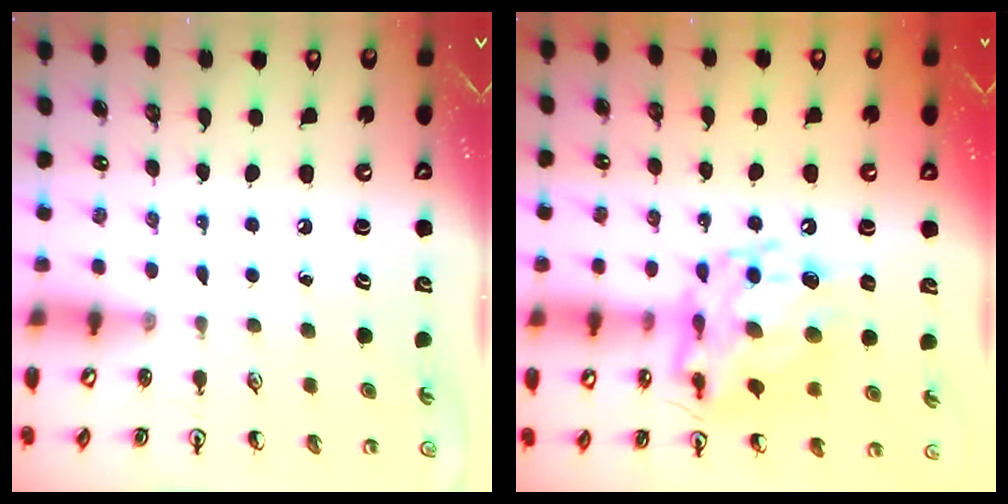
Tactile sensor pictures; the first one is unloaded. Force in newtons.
{"total": 14.1, "press": 14.0, "slide": 1.5}